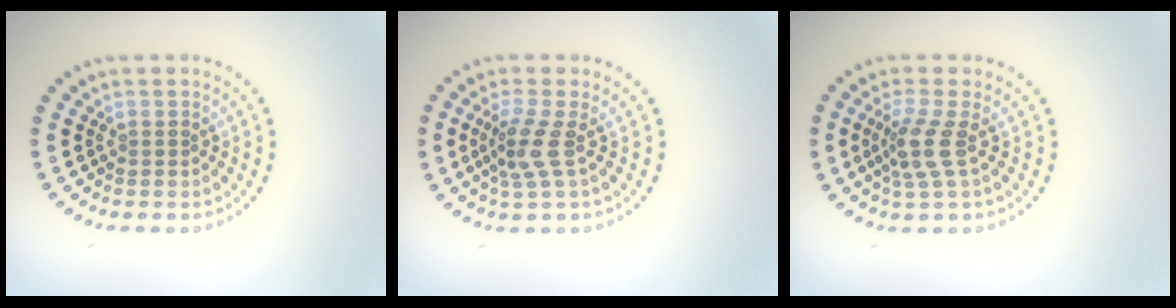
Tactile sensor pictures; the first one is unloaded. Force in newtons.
{"total": 2.8, "press": 2.1, "slide": 1.8}
{"total": 2.7, "press": 2.1, "slide": 1.7}